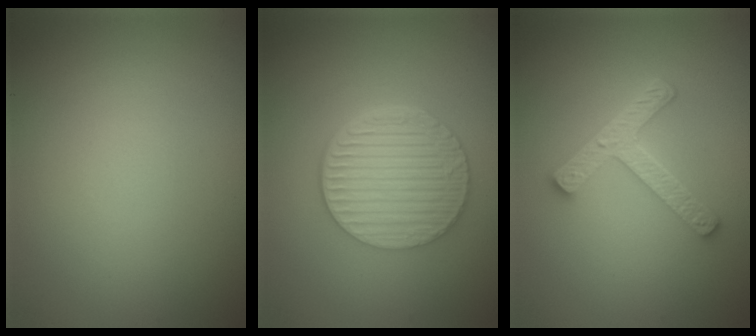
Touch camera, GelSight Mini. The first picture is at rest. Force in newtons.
{"total": 6.4, "press": 4.5, "slide": 4.6}
{"total": 4.5, "press": 3.3, "slide": 3.0}